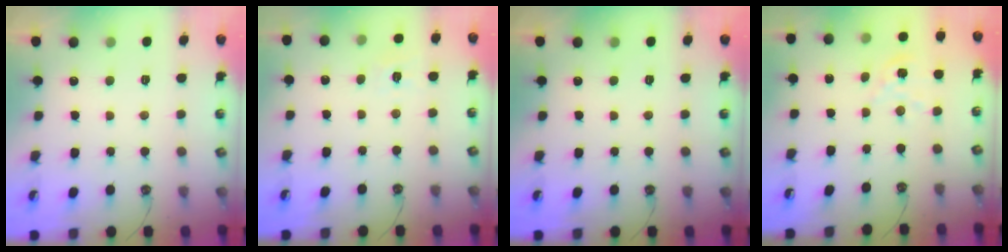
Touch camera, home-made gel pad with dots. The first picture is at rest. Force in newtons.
{"total": 5.1, "press": 5.1, "slide": 0.6}
{"total": 0.0}
{"total": 3.2, "press": 3.2, "slide": 0.4}